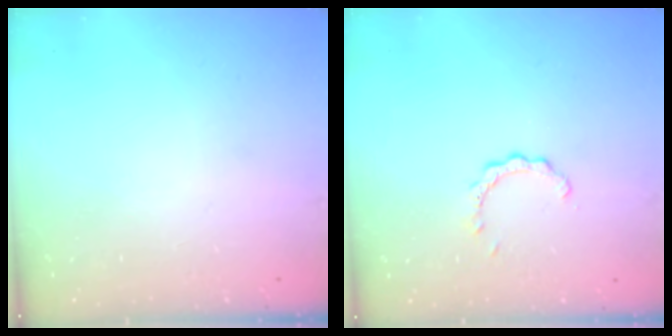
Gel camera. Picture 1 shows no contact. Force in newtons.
{"total": 2.1, "press": 2.1, "slide": 0.1}